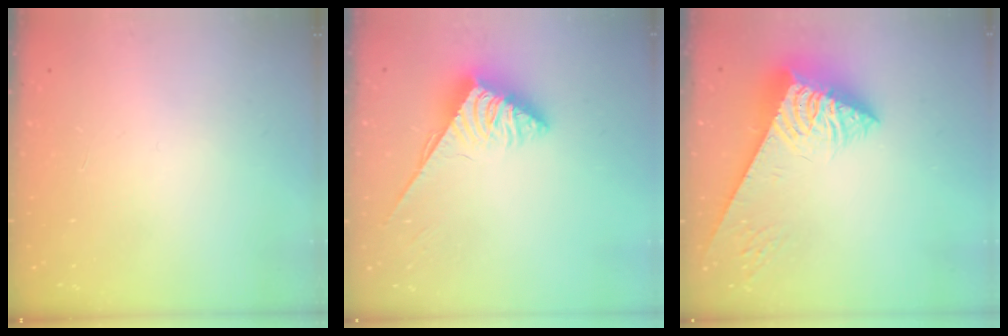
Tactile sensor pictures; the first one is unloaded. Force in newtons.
{"total": 3.8, "press": 3.8, "slide": 0.5}
{"total": 7.4, "press": 7.3, "slide": 1.2}